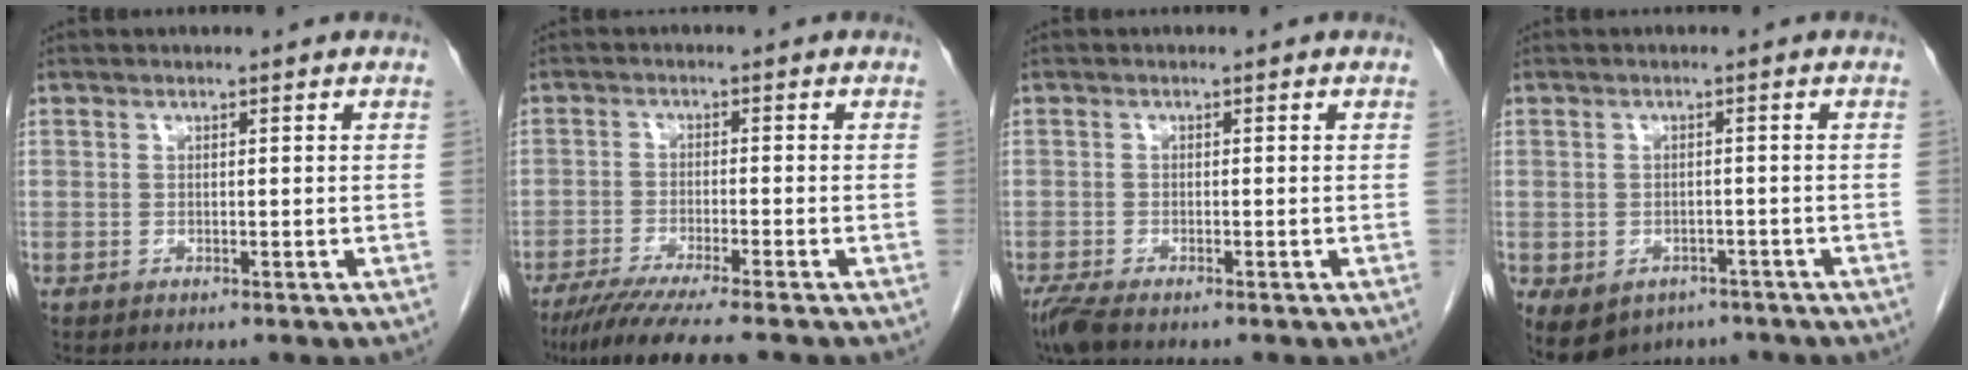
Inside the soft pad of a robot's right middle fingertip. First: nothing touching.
{"total": 9.8, "force": [-8.1, -0.8, 5.5], "torque": [-0.076, -0.032, -0.129]}
{"total": 3.2, "force": [-2.5, 0.6, 1.9], "torque": [-0.046, -0.012, -0.046]}
{"total": 8.4, "force": [-4.9, 6.1, 3.0], "torque": [-0.064, 0.008, -0.064]}